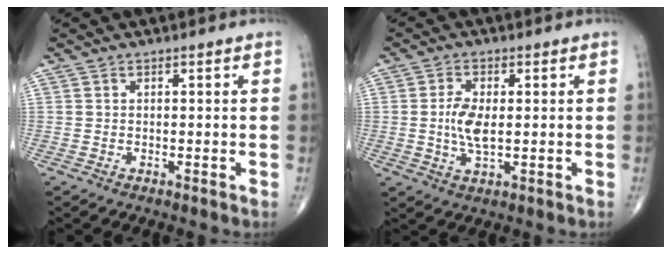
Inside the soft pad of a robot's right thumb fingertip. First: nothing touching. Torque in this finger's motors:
{"motor_torque": [-0.78, 0.75, 0.37, -0.07, 0.14]}